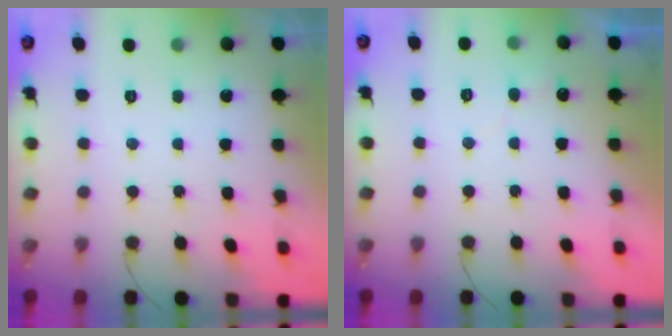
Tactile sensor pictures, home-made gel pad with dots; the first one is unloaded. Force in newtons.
{"total": 5.3, "press": 5.3, "slide": 0.3}